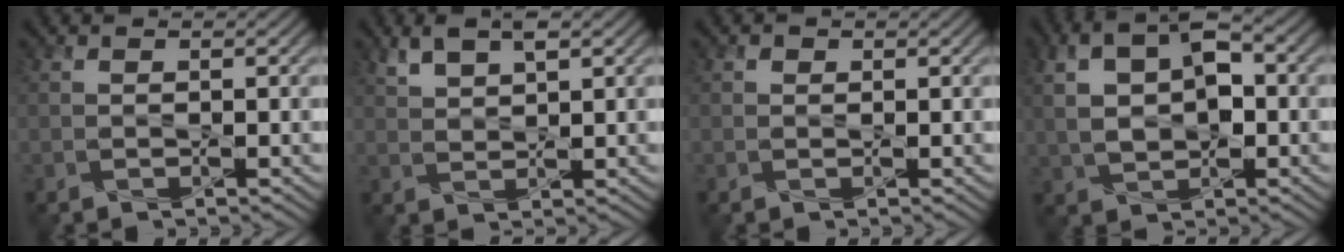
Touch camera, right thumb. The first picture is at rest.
{"total": 3.9, "force": [2.4, 1.5, 2.8], "torque": [-0.068, 0.005, 0.050]}
{"total": 0.6, "force": [0.2, 0.5, 0.1], "torque": [0.001, -0.005, 0.002]}
{"total": 8.2, "force": [1.1, 4.7, 6.6], "torque": [-0.135, 0.009, 0.014]}